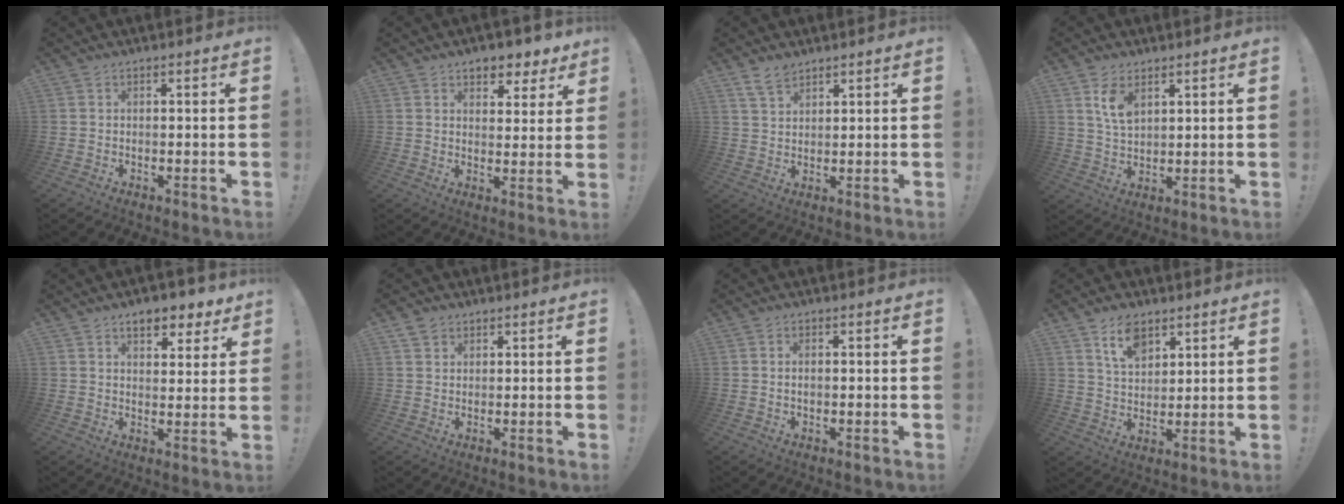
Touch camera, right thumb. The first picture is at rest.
{"total": 6.8, "force": [5.1, 3.9, 2.3], "torque": [-0.019, -0.038, 0.092]}
{"total": 5.0, "force": [3.9, 2.4, 2.0], "torque": [-0.034, -0.018, 0.073]}
{"total": 7.2, "force": [3.9, 4.0, 4.5], "torque": [-0.075, -0.016, 0.071]}
{"total": 8.0, "force": [5.5, 3.8, 4.4], "torque": [-0.053, -0.028, 0.097]}
{"total": 2.7, "force": [2.0, 1.7, 0.5], "torque": [-0.006, -0.008, 0.037]}
{"total": 1.1, "force": [0.2, 0.7, 0.8], "torque": [-0.018, 0.004, 0.003]}
{"total": 9.1, "force": [5.8, 5.0, 4.9], "torque": [-0.086, -0.021, 0.108]}